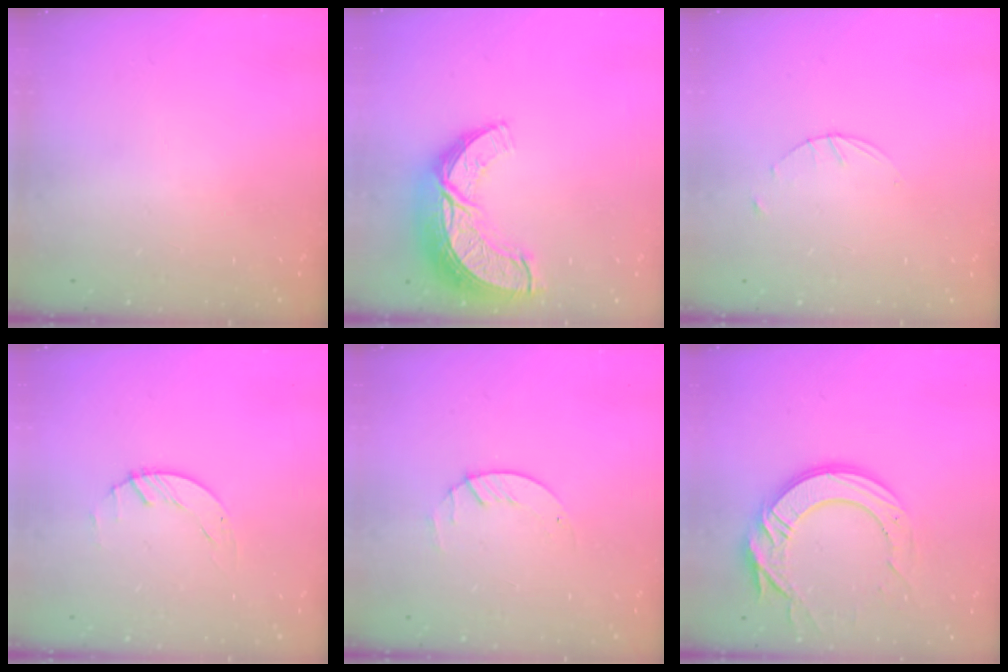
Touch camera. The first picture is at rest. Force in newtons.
{"total": 15.1, "press": 15.1, "slide": 1.3}
{"total": 1.6, "press": 1.6, "slide": 0.2}
{"total": 0.8, "press": 0.8, "slide": 0.2}
{"total": 1.4, "press": 1.4, "slide": 0.2}
{"total": 15.8, "press": 15.7, "slide": 1.7}